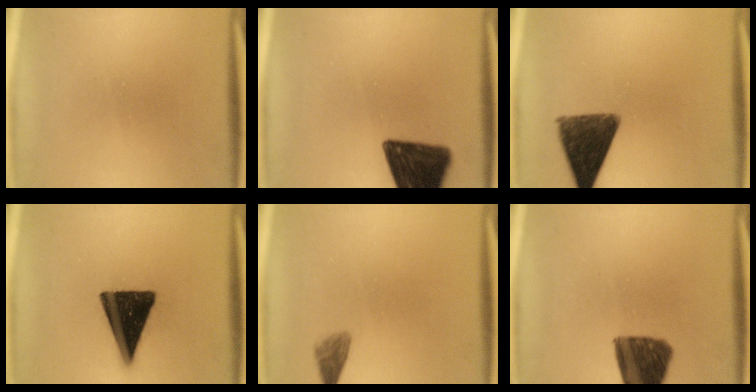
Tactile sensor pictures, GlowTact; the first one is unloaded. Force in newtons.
{"total": 15.3}
{"total": 11.4}
{"total": 16.6}
{"total": 1.9}
{"total": 11.2}